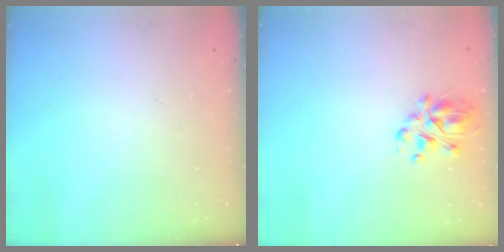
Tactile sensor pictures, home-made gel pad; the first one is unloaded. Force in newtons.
{"total": 7.1, "press": 6.7, "slide": 2.3}